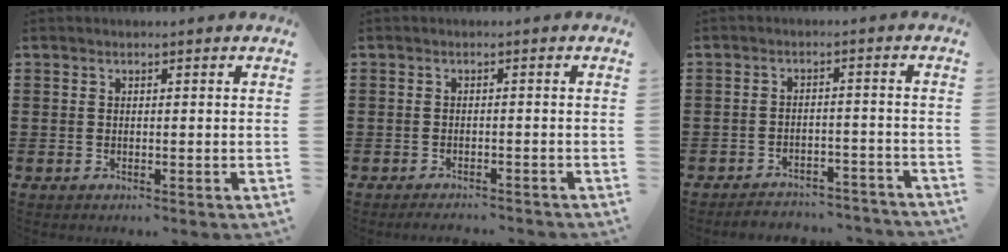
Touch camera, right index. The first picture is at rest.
{"total": 1.5, "force": [-1.4, 0.0, 0.1], "torque": [-0.005, 0.001, -0.028]}
{"total": 3.4, "force": [-3.4, 0.4, 0.2], "torque": [-0.009, 0.003, -0.070]}